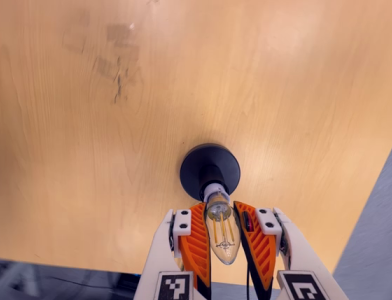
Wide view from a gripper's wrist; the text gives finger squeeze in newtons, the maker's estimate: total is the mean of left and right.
{"total": 18.6, "left": 17.1, "right": 20.1}